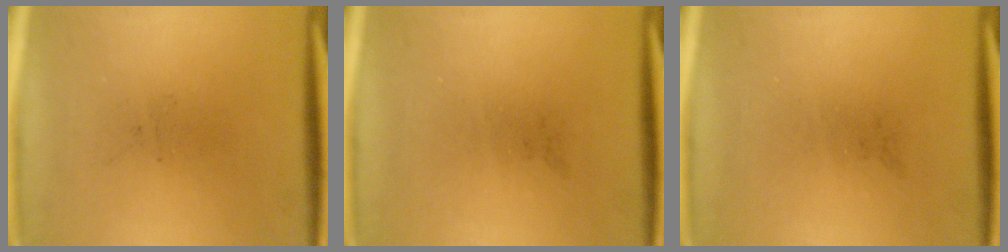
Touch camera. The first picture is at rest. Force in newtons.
{"total": 0.0}
{"total": 0.0}